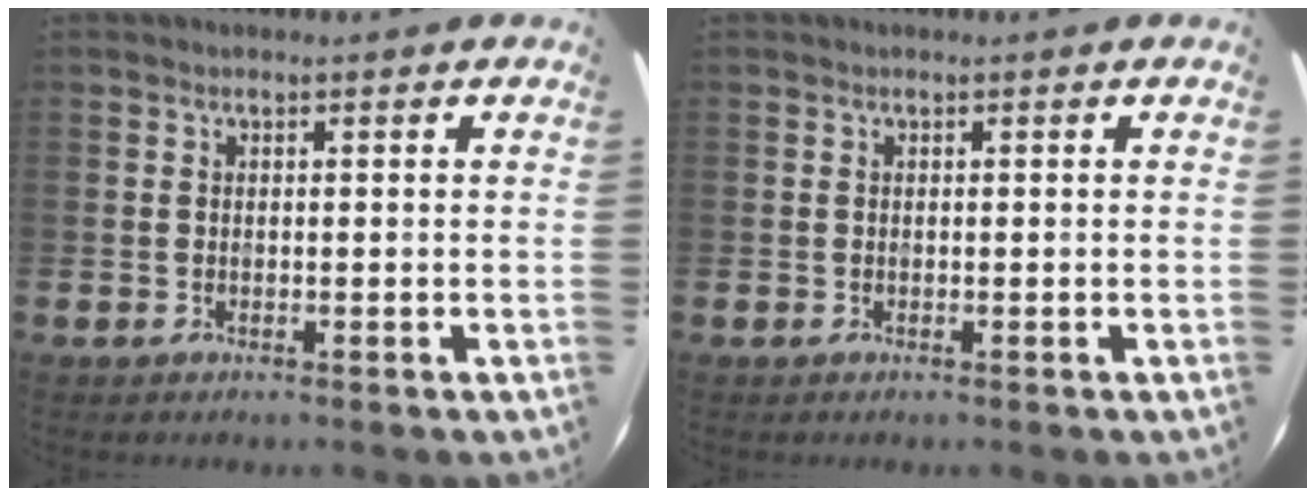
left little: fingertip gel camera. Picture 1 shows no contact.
{"total": 0.0}